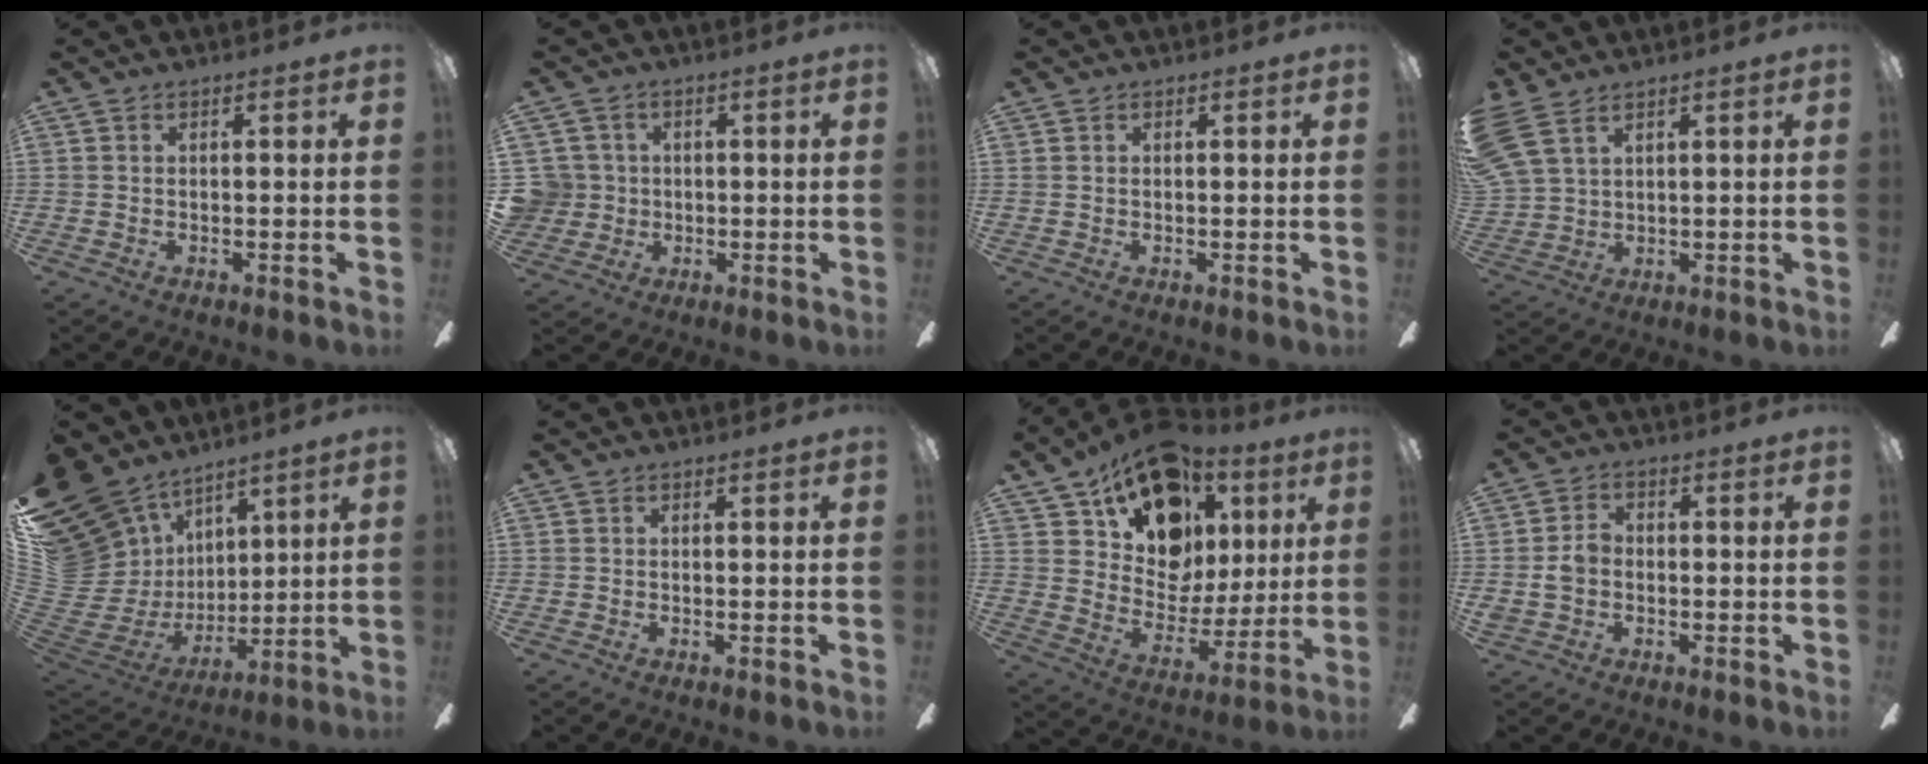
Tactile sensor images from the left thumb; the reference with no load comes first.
{"total": 6.5, "force": [0.6, 6.4, 0.9], "torque": [-0.038, 0.010, 0.020]}
{"total": 0.0}
{"total": 7.2, "force": [5.0, 3.6, 3.8], "torque": [-0.091, -0.011, 0.101]}
{"total": 22.0, "force": [11.4, 16.8, 8.6], "torque": [-0.212, -0.090, 0.254]}
{"total": 0.0}
{"total": 21.1, "force": [13.0, 13.7, 9.5], "torque": [-0.163, -0.068, 0.247]}
{"total": 4.6, "force": [-0.3, 3.6, 2.9], "torque": [-0.060, 0.014, -0.007]}